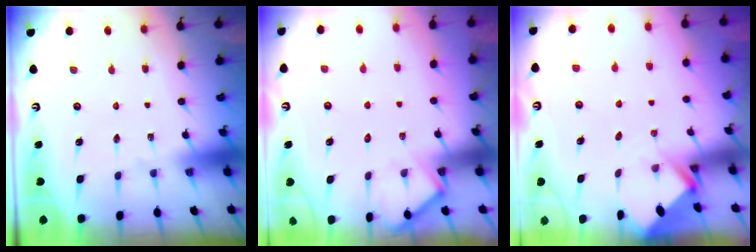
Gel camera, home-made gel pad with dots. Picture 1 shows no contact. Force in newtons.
{"total": 6.5, "press": 6.5, "slide": 0.5}
{"total": 2.7, "press": 2.7, "slide": 0.2}